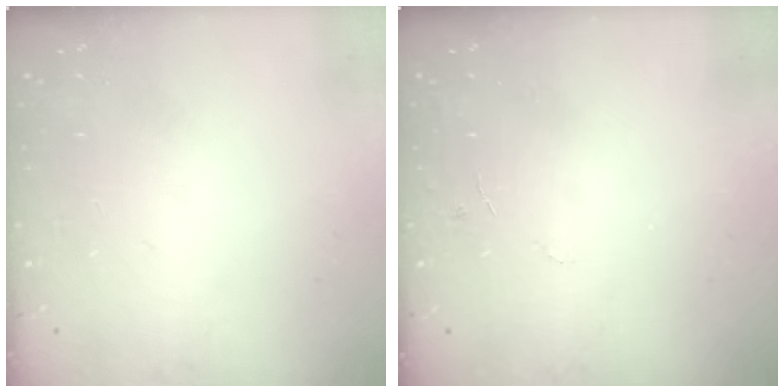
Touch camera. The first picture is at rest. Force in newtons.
{"total": 4.2, "press": 4.2, "slide": 0.4}